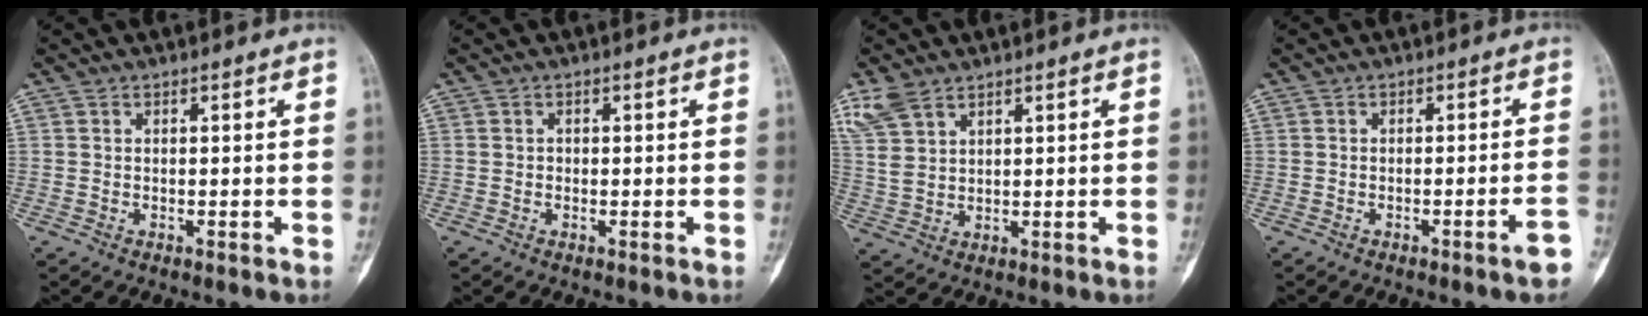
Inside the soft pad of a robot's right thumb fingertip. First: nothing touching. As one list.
[{"total": 0.6, "force": [-0.1, 0.6, 0.2], "torque": [0.004, 0.002, -0.003]}, {"total": 5.7, "force": [4.0, 2.8, 2.8], "torque": [-0.061, -0.009, 0.094]}, {"total": 3.2, "force": [-2.0, 0.1, 2.5], "torque": [-0.034, 0.016, -0.027]}]